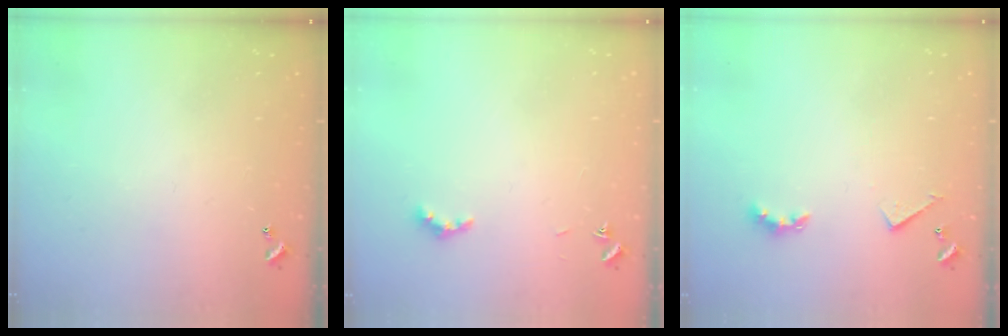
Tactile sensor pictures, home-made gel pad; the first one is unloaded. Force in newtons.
{"total": 3.5, "press": 3.4, "slide": 1.0}
{"total": 3.2, "press": 3.1, "slide": 0.5}